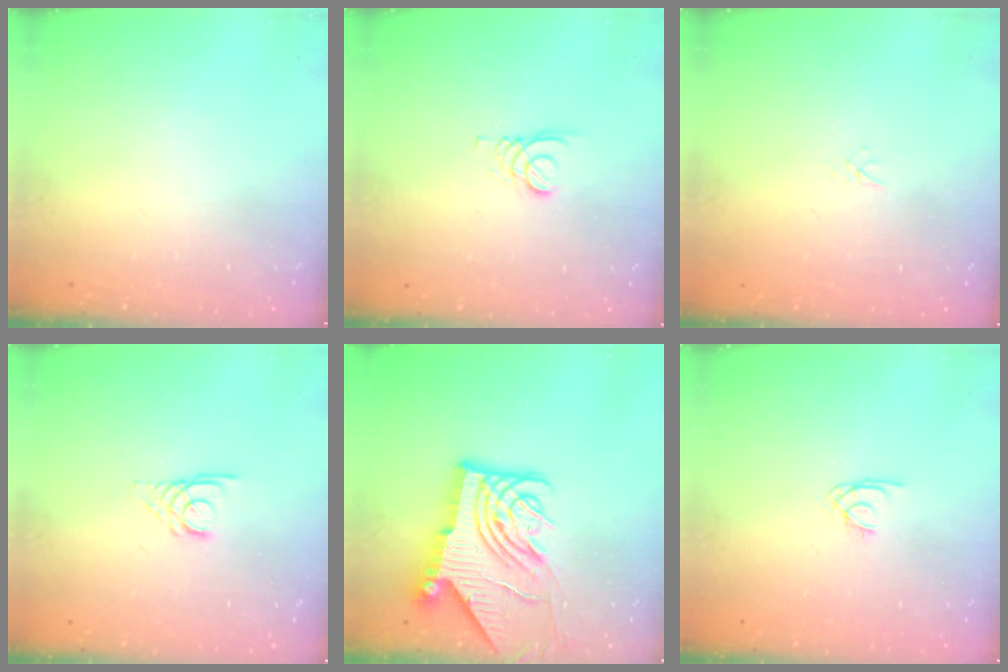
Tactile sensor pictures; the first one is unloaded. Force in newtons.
{"total": 2.1, "press": 2.1, "slide": 0.1}
{"total": 1.6, "press": 1.6, "slide": 0.2}
{"total": 2.7, "press": 2.7, "slide": 0.3}
{"total": 14.7, "press": 14.6, "slide": 1.7}
{"total": 1.8, "press": 1.8, "slide": 0.3}